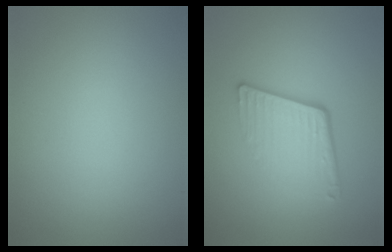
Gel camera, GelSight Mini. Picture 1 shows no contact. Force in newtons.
{"total": 4.3, "press": 2.8, "slide": 3.3}